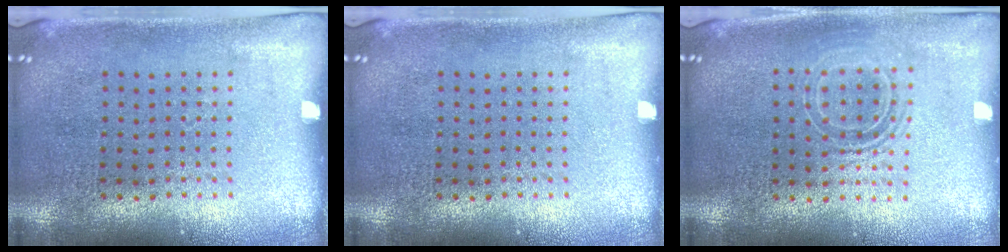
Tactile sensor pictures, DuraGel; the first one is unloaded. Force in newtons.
{"total": 0.0}
{"total": 1.6, "press": 1.3, "slide": 0.9}